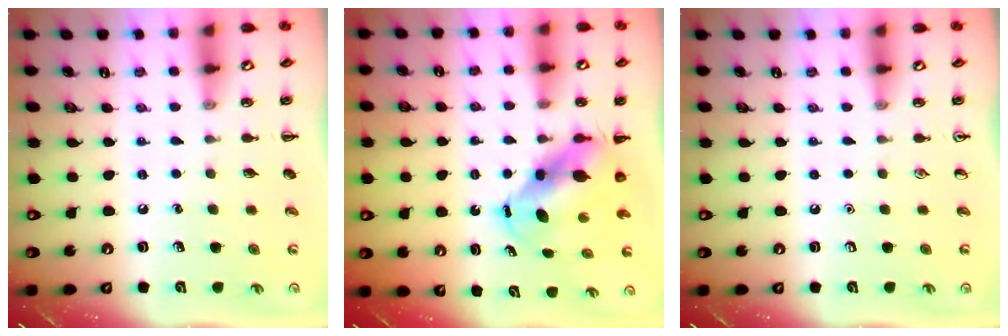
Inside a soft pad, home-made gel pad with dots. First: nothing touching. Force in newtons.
{"total": 7.0, "press": 6.6, "slide": 2.3}
{"total": 0.0}